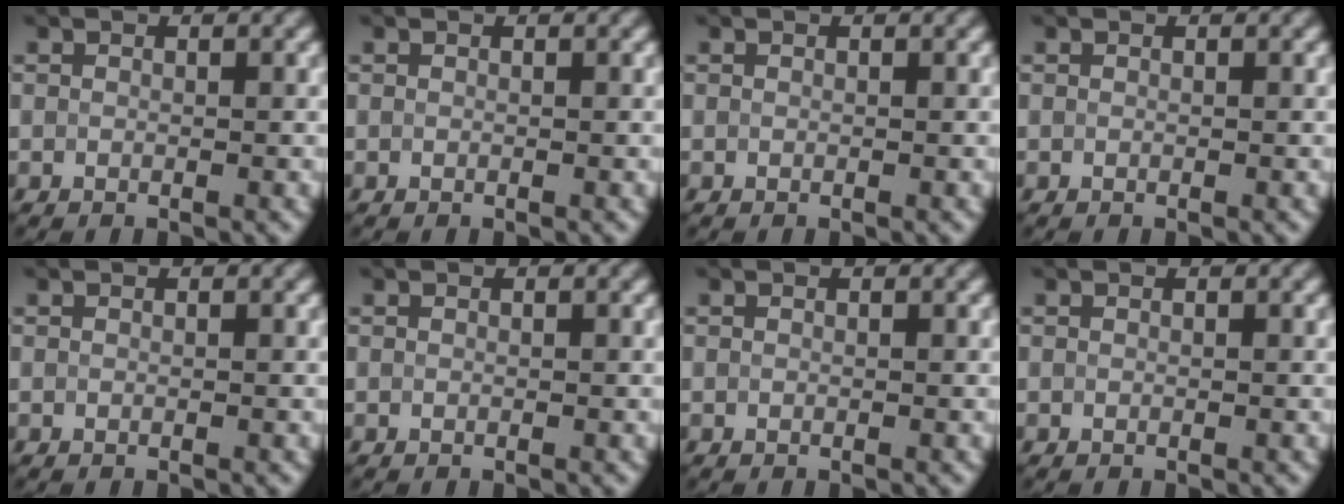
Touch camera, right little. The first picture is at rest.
{"total": 0.0}
{"total": 0.0}
{"total": 0.0}
{"total": 0.0}
{"total": 0.0}
{"total": 0.0}
{"total": 0.0}